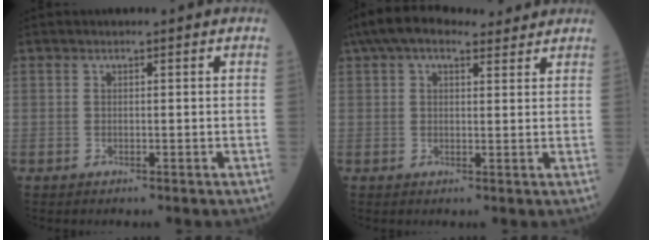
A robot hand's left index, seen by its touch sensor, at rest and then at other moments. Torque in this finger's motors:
{"motor_torque": [1.10, -1.04, 0.36, 0.10]}